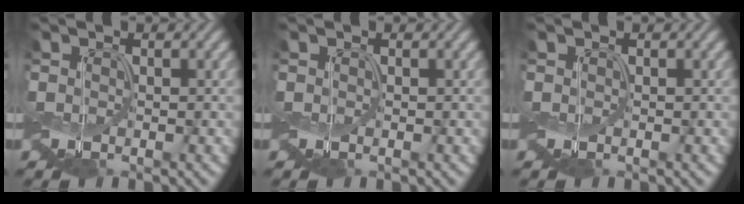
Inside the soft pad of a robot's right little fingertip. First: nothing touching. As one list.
[{"total": 0.0}, {"total": 0.0}]